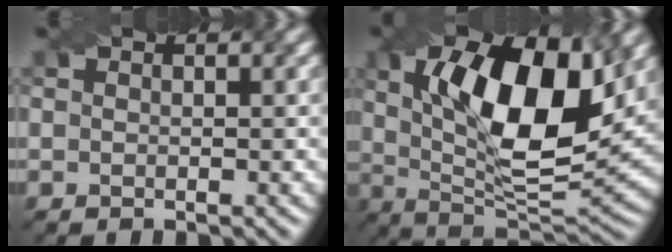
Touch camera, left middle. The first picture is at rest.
{"total": 13.5, "force": [3.5, 5.4, 11.8], "torque": [-0.185, 0.001, 0.055]}